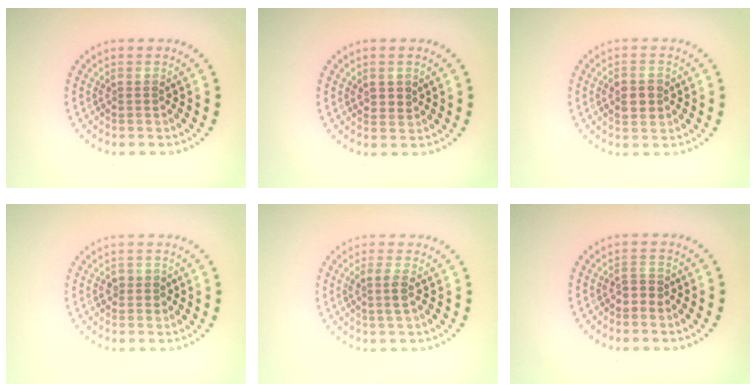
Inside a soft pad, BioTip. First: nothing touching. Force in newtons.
{"total": 1.2, "press": 1.1, "slide": 0.4}
{"total": 2.6, "press": 2.6, "slide": 0.2}
{"total": 1.1, "press": 1.0, "slide": 0.4}
{"total": 1.7, "press": 1.5, "slide": 0.6}
{"total": 1.0, "press": 0.8, "slide": 0.6}